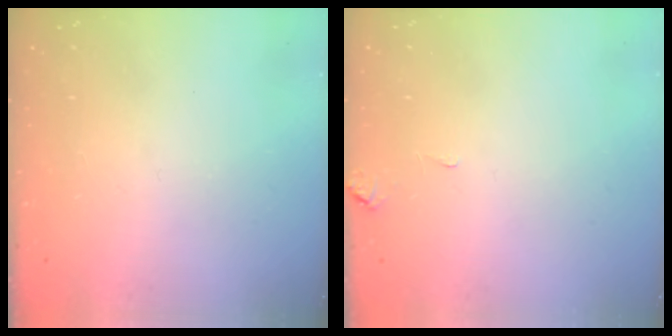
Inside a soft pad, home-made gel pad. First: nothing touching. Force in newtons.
{"total": 0.5, "press": 0.3, "slide": 0.5}